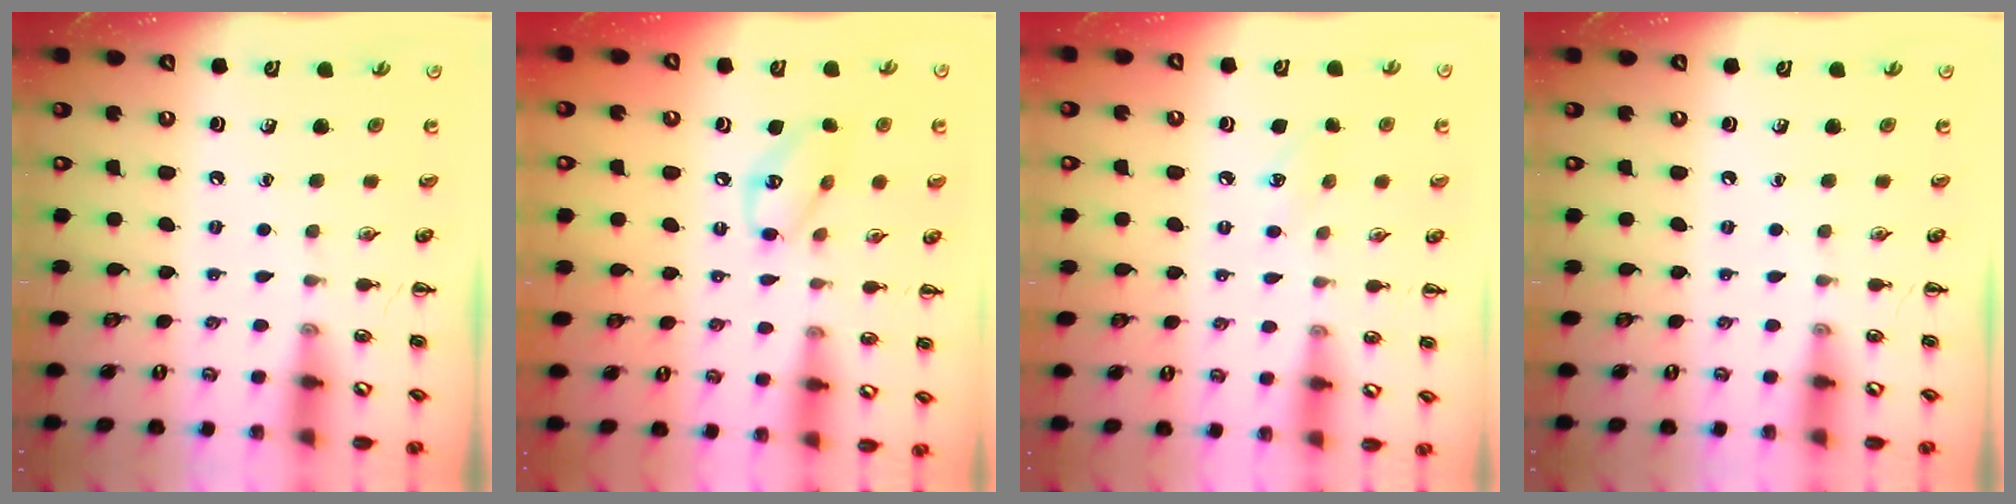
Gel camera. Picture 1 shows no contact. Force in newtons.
{"total": 9.5, "press": 9.4, "slide": 1.3}
{"total": 6.6, "press": 6.4, "slide": 1.9}
{"total": 0.0}